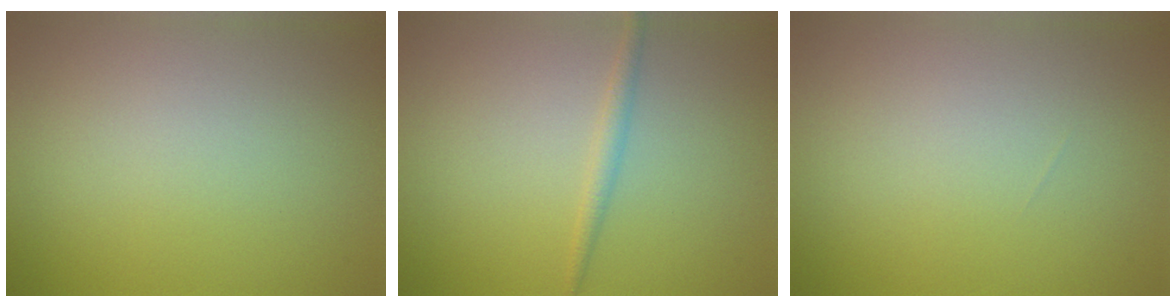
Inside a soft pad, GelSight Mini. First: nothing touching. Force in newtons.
{"total": 1.3, "press": 1.3, "slide": 0.1}
{"total": 0.0}